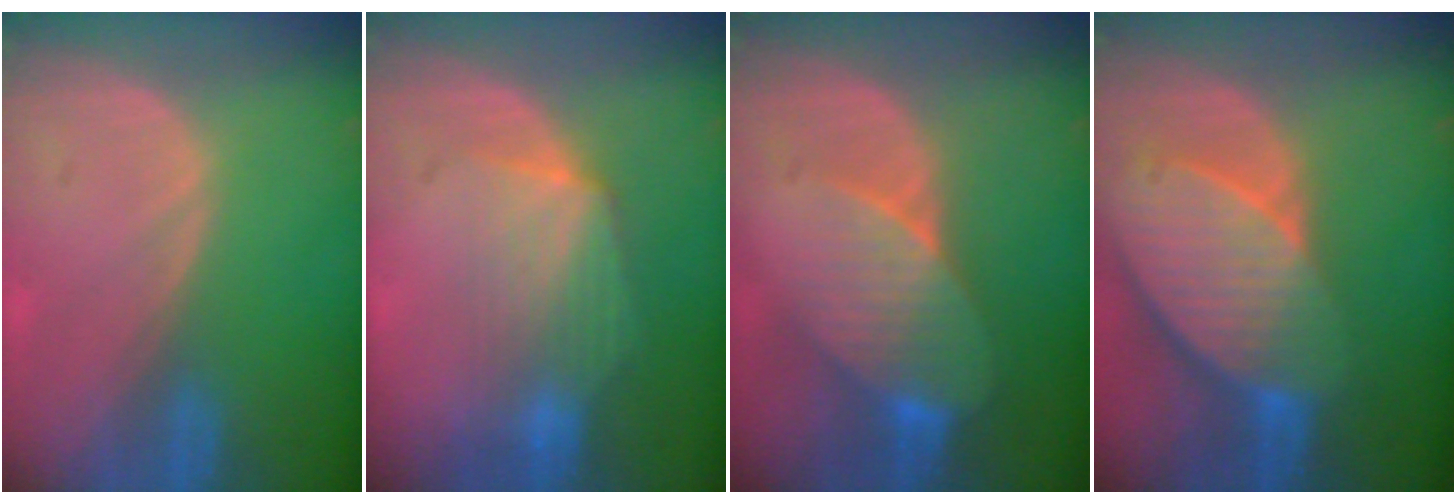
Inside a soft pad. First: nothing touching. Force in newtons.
{"total": 7.0, "press": 6.5, "slide": 2.6}
{"total": 8.4, "press": 7.5, "slide": 3.8}
{"total": 10.6, "press": 9.4, "slide": 5.0}